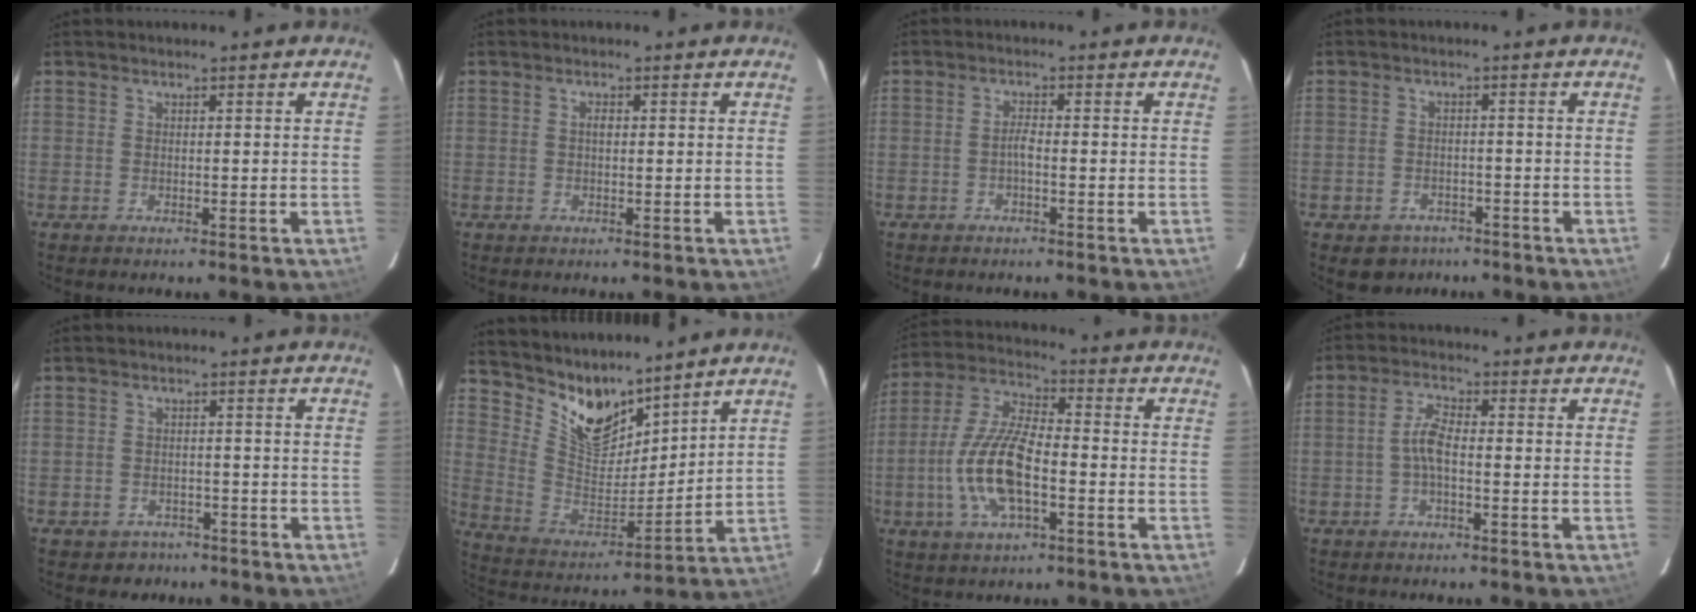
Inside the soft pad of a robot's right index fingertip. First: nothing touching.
{"total": 0.8, "force": [0.1, 0.4, 0.7], "torque": [-0.012, 0.004, 0.002]}
{"total": 1.4, "force": [-0.7, 0.1, 1.2], "torque": [-0.022, 0.005, -0.015]}
{"total": 5.5, "force": [-3.7, 3.9, 1.1], "torque": [-0.035, 0.012, -0.046]}
{"total": 4.5, "force": [-3.1, 3.3, 0.2], "torque": [-0.016, 0.016, -0.041]}
{"total": 12.7, "force": [10.6, 5.2, 4.7], "torque": [-0.099, -0.010, 0.211]}
{"total": 13.7, "force": [-3.8, 5.1, 12.1], "torque": [-0.257, 0.000, -0.075]}
{"total": 3.7, "force": [-1.0, 1.2, 3.4], "torque": [-0.074, 0.012, -0.020]}